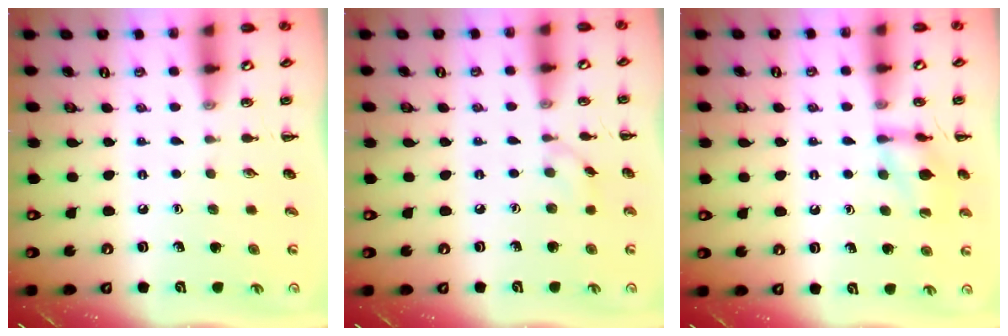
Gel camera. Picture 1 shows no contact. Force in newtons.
{"total": 3.4, "press": 3.2, "slide": 1.1}
{"total": 11.9, "press": 11.9, "slide": 0.9}